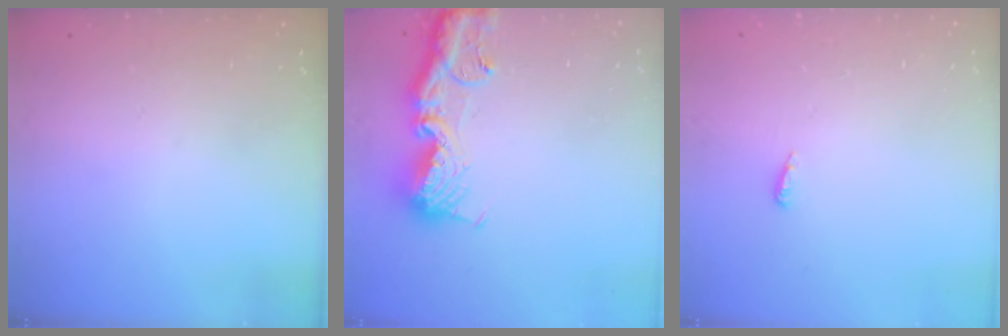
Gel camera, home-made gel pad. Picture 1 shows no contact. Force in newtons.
{"total": 15.7, "press": 15.6, "slide": 1.6}
{"total": 3.6, "press": 3.5, "slide": 0.6}